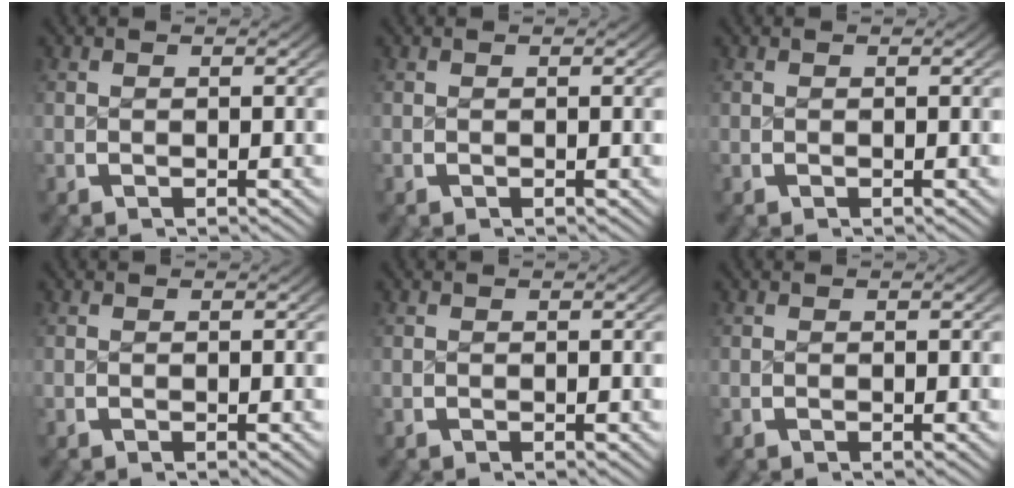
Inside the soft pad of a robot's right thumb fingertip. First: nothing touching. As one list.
[{"total": 0.0}, {"total": 0.0}, {"total": 0.0}, {"total": 0.0}, {"total": 0.0}]